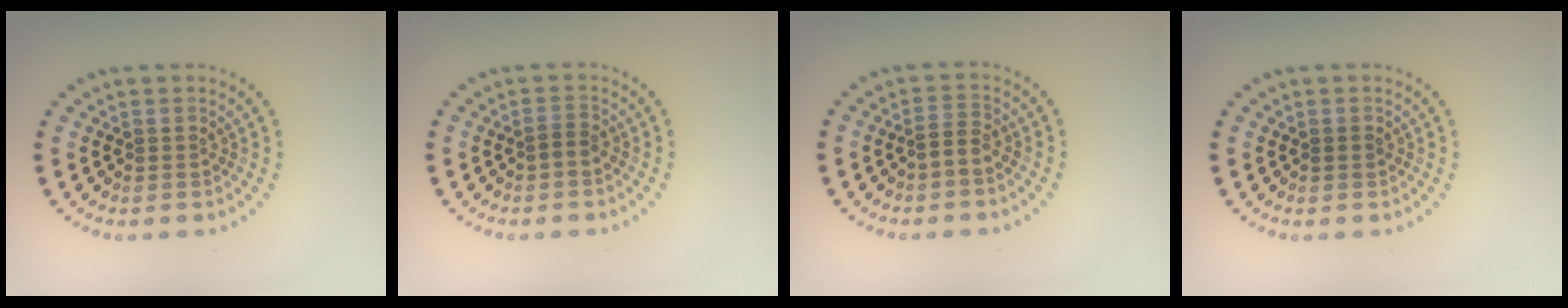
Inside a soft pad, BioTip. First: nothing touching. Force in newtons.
{"total": 0.9, "press": 0.7, "slide": 0.6}
{"total": 1.2, "press": 0.8, "slide": 0.8}
{"total": 0.7, "press": 0.7, "slide": 0.2}